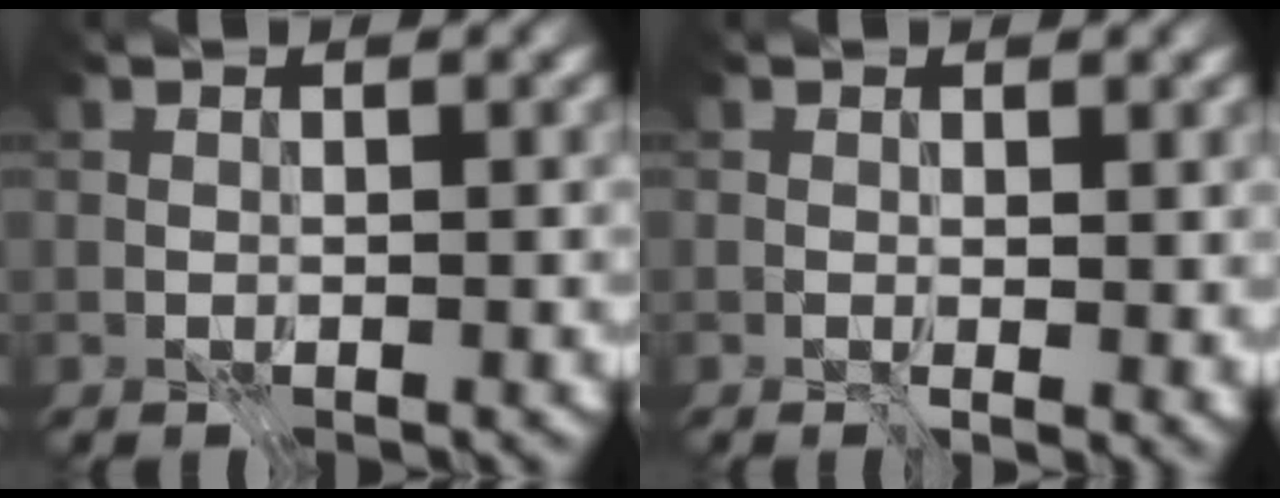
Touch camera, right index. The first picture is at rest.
{"total": 1.4, "force": [0.4, 0.5, 1.3], "torque": [-0.017, -0.007, 0.008]}